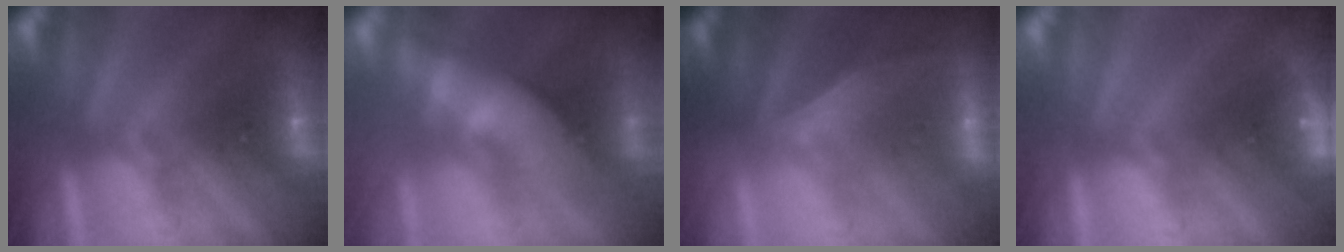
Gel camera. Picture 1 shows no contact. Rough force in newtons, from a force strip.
{"total": 4.6}
{"total": 2.1}
{"total": 4.5}